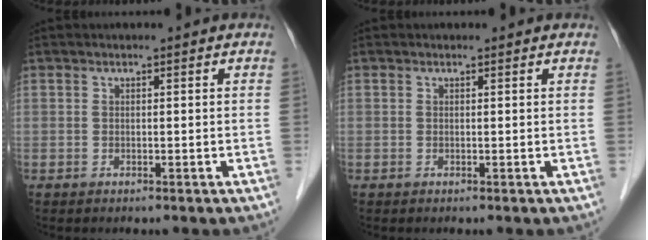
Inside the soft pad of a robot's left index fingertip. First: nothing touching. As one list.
[{"total": 0.0}]